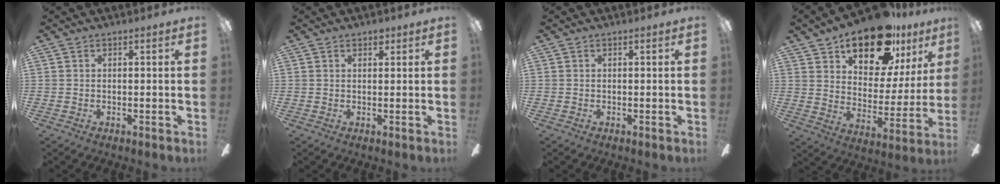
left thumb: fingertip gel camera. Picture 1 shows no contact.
{"total": 1.5, "force": [1.1, 0.8, 0.6], "torque": [0.002, -0.005, 0.016]}
{"total": 0.0}
{"total": 19.6, "force": [13.8, 9.2, 10.4], "torque": [-0.165, -0.080, 0.238]}